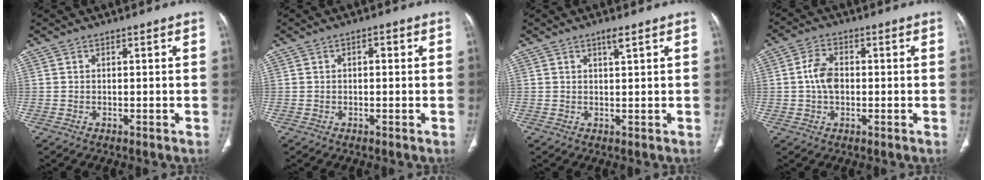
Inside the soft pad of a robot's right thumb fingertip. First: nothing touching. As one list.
[{"total": 1.3, "force": [0.1, 0.7, 1.1], "torque": [-0.011, 0.006, -0.002]}, {"total": 1.9, "force": [1.1, 0.1, 1.5], "torque": [-0.028, -0.008, 0.021]}, {"total": 5.3, "force": [-0.2, 3.5, 4.0], "torque": [-0.072, 0.009, -0.008]}]